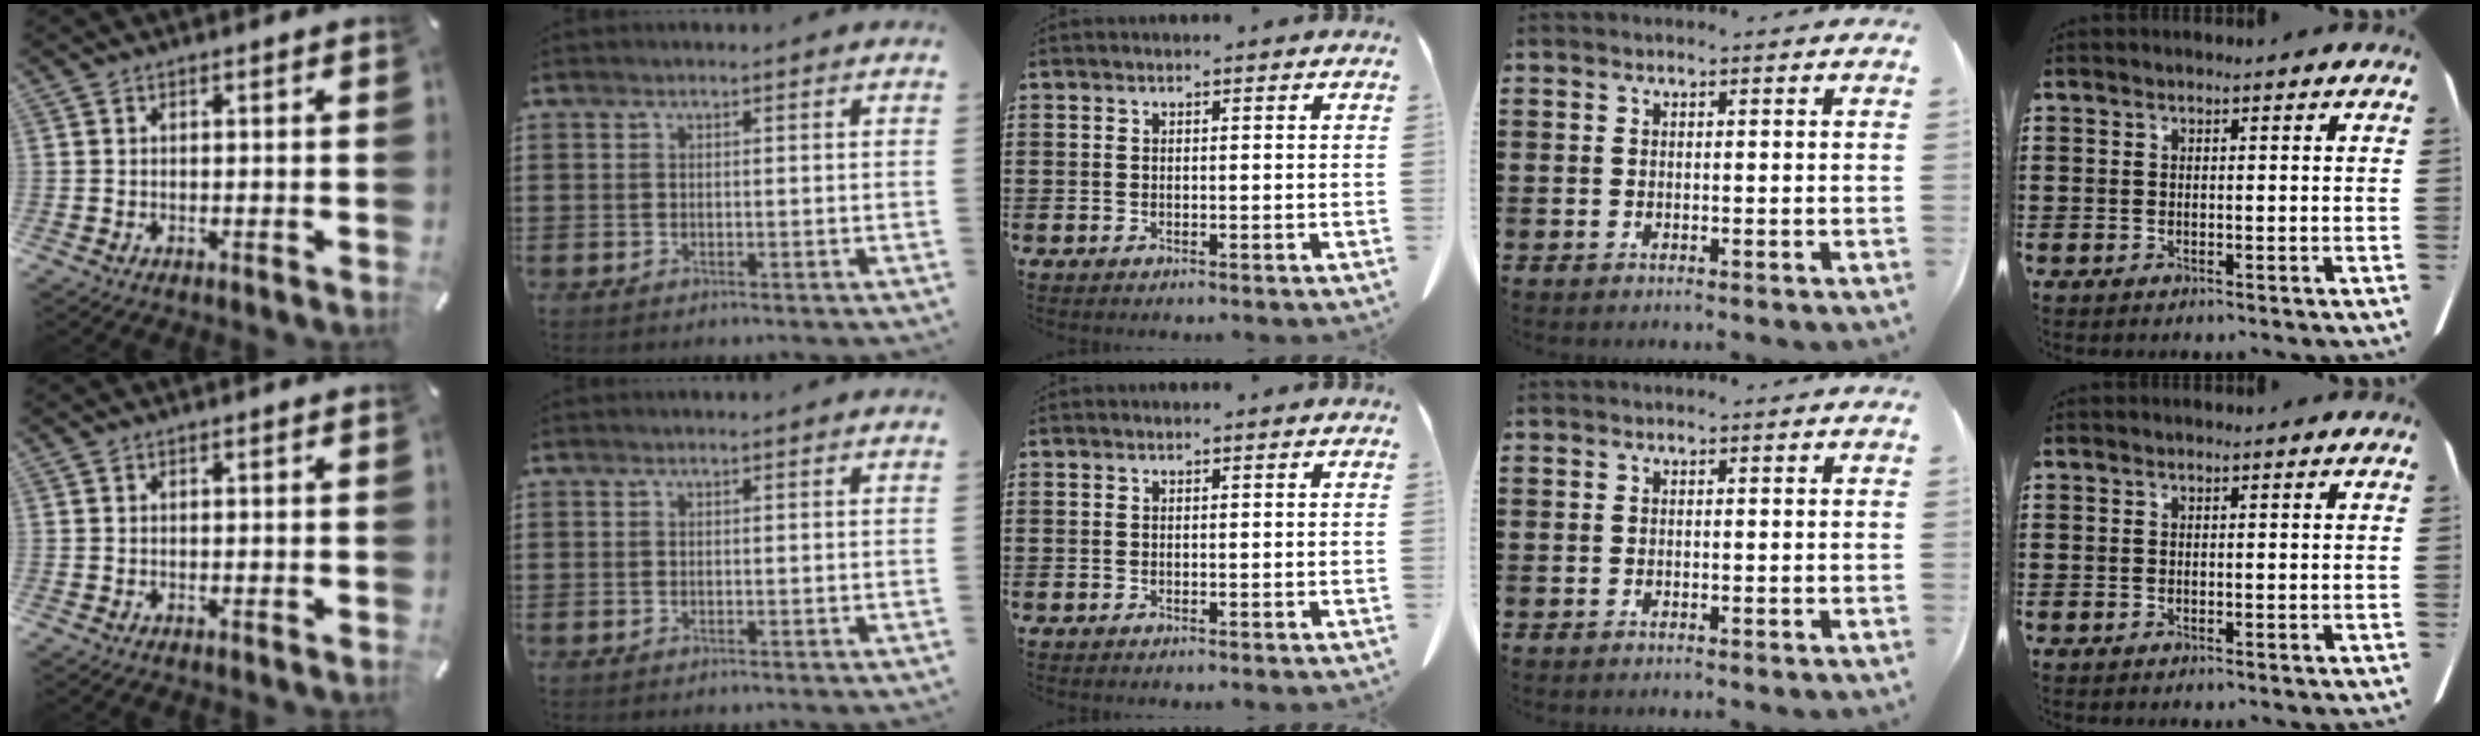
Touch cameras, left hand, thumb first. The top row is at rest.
{}